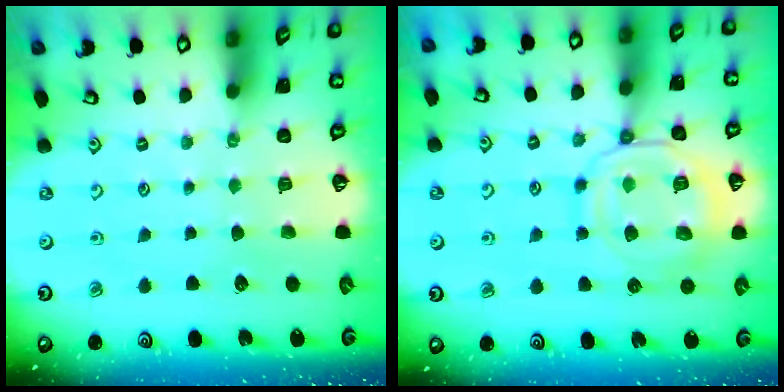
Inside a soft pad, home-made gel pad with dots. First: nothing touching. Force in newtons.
{"total": 13.5, "press": 13.4, "slide": 1.3}